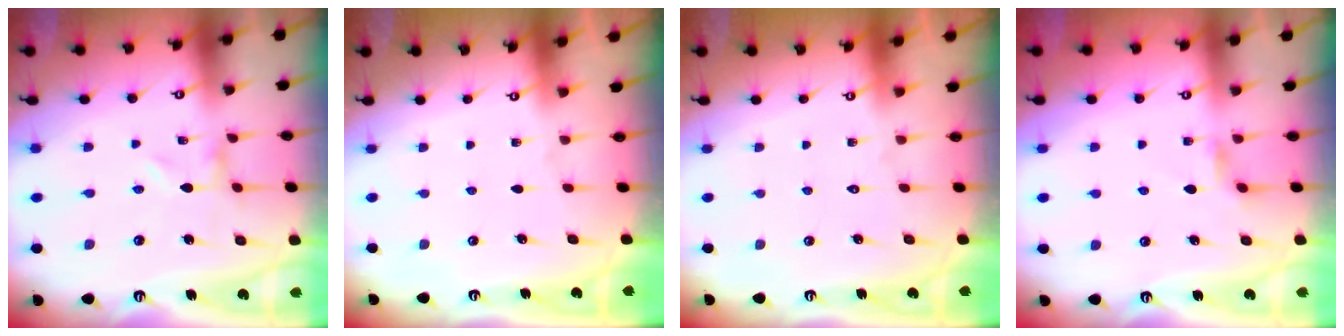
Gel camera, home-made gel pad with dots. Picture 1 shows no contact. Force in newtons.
{"total": 0.0}
{"total": 1.6, "press": 1.6, "slide": 0.1}
{"total": 2.3, "press": 2.3, "slide": 0.4}